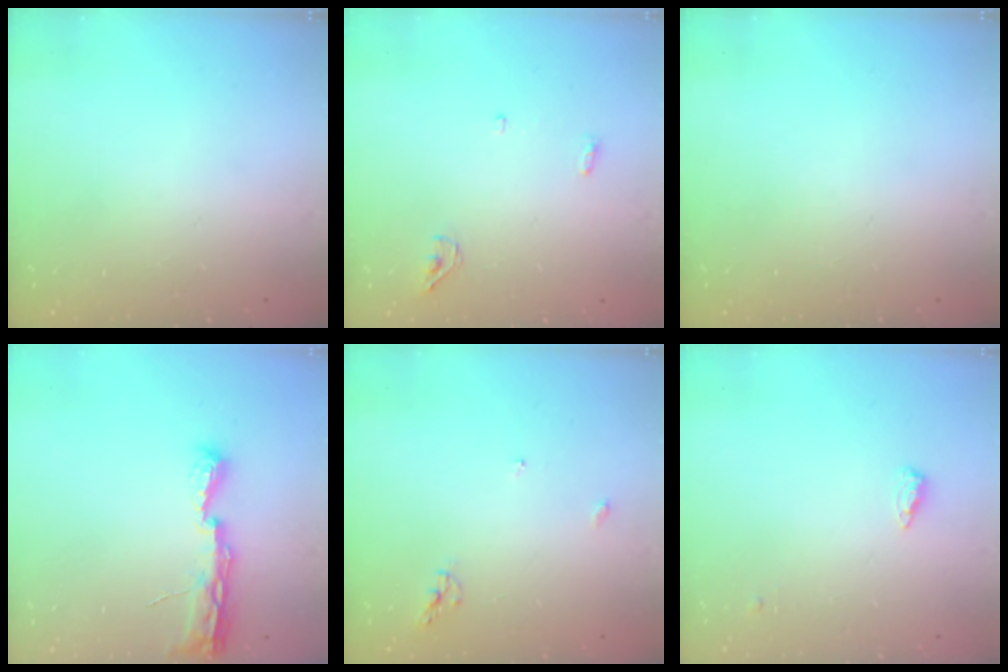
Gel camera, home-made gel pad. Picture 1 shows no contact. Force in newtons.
{"total": 3.7, "press": 3.6, "slide": 0.9}
{"total": 0.0}
{"total": 8.0, "press": 8.0, "slide": 0.7}
{"total": 5.4, "press": 5.4, "slide": 0.0}
{"total": 8.7, "press": 5.7, "slide": 6.5}